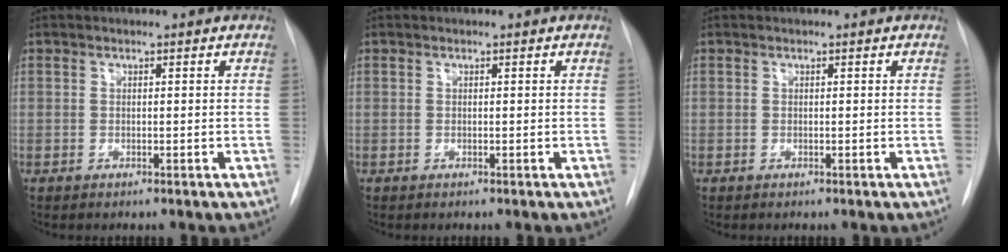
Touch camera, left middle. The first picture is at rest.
{"total": 0.0}
{"total": 0.0}